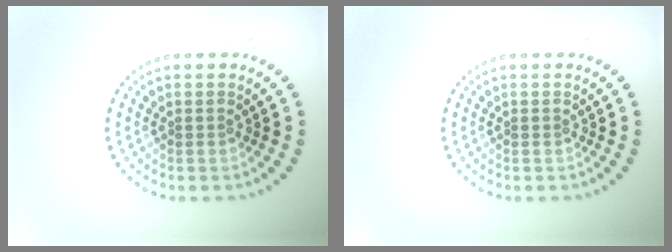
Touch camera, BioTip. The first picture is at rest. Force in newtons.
{"total": 0.0}